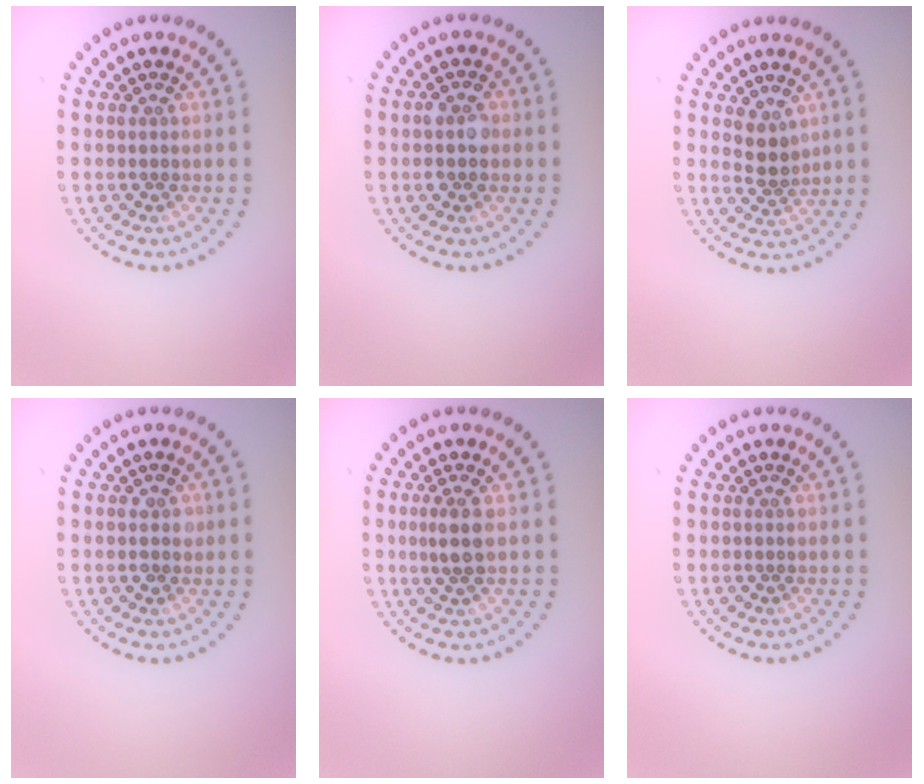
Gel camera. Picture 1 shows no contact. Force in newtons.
{"total": 2.1, "press": 2.1, "slide": 0.2}
{"total": 2.0, "press": 1.6, "slide": 1.2}
{"total": 1.1, "press": 1.0, "slide": 0.3}
{"total": 2.0, "press": 1.8, "slide": 0.9}
{"total": 0.0}